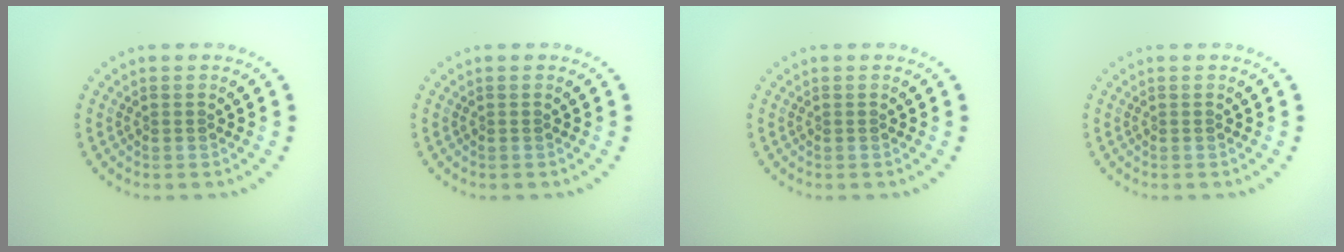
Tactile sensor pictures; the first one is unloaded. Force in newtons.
{"total": 0.0}
{"total": 0.0}
{"total": 0.0}